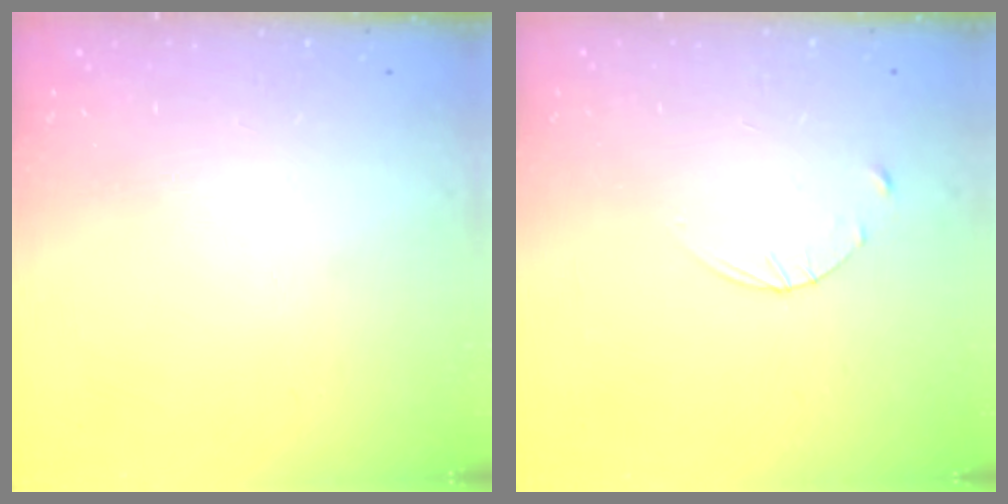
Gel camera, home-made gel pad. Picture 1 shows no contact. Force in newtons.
{"total": 3.6, "press": 3.5, "slide": 0.4}